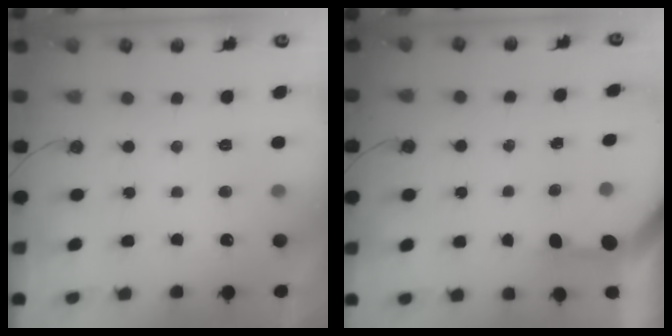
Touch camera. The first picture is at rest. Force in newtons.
{"total": 3.2, "press": 3.2, "slide": 0.3}